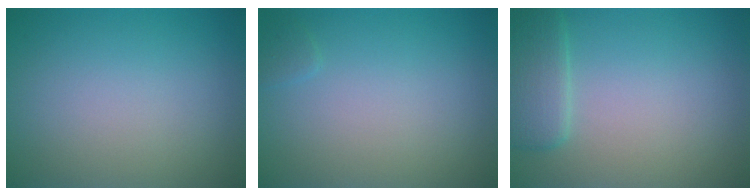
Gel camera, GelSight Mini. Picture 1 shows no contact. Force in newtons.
{"total": 0.6, "press": 0.6, "slide": 0.0}
{"total": 2.9, "press": 2.8, "slide": 0.2}